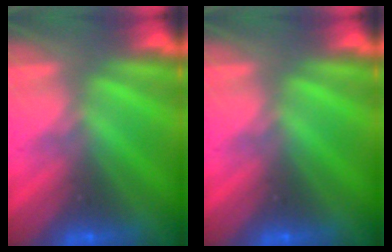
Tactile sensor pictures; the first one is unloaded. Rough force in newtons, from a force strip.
{"total": 0.0}